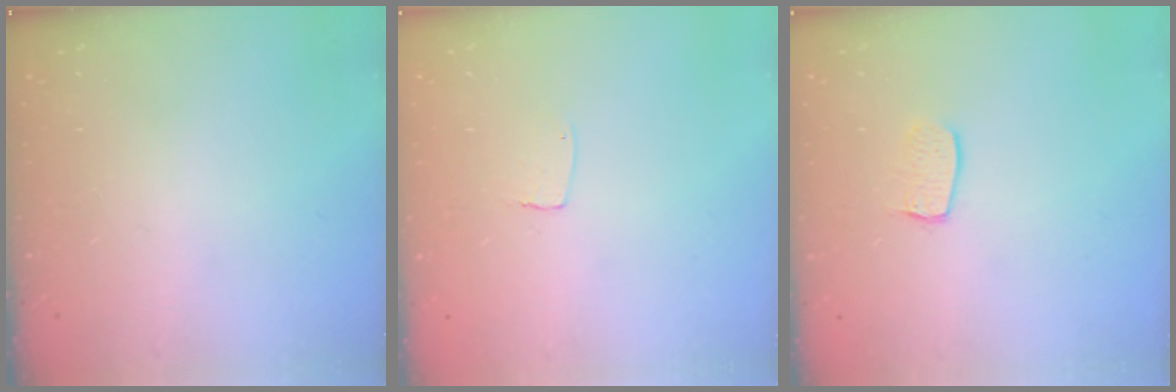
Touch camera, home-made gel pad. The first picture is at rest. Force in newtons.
{"total": 3.1, "press": 3.1, "slide": 0.2}
{"total": 6.4, "press": 6.4, "slide": 0.1}